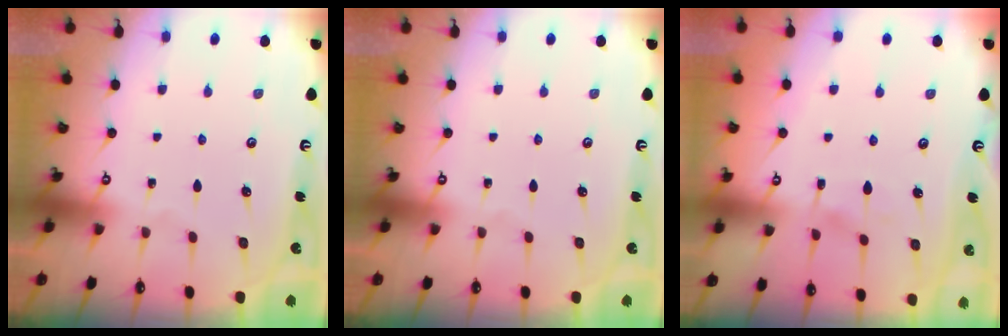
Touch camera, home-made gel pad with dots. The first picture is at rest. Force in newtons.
{"total": 0.0}
{"total": 5.2, "press": 5.2, "slide": 0.3}